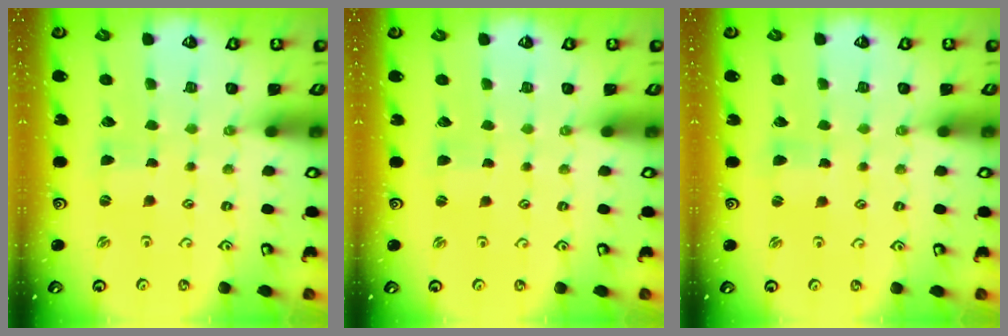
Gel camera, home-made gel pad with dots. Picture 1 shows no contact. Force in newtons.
{"total": 1.4, "press": 1.4, "slide": 0.3}
{"total": 1.3, "press": 1.2, "slide": 0.2}